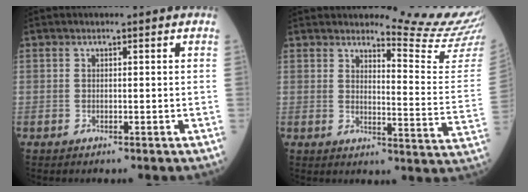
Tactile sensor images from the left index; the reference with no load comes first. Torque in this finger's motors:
{"motor_torque": [-0.34, -0.95, 0.03, -0.05]}